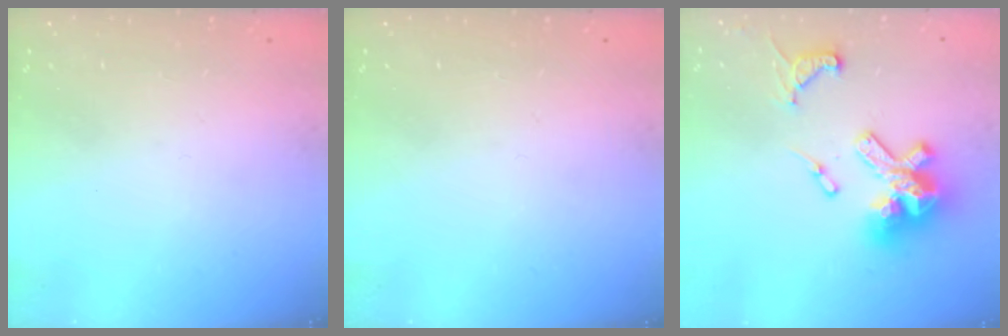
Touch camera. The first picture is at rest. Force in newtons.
{"total": 0.0}
{"total": 18.3, "press": 18.2, "slide": 1.6}